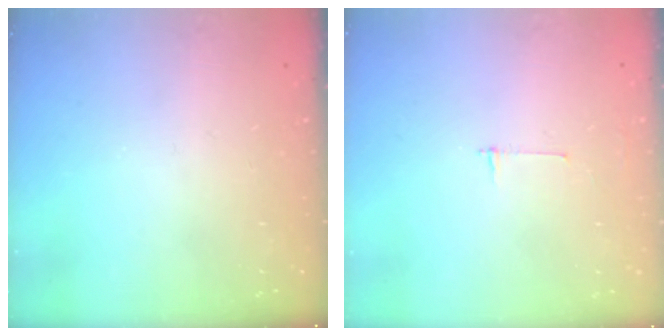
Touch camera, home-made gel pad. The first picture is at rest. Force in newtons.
{"total": 2.7, "press": 2.7, "slide": 0.3}